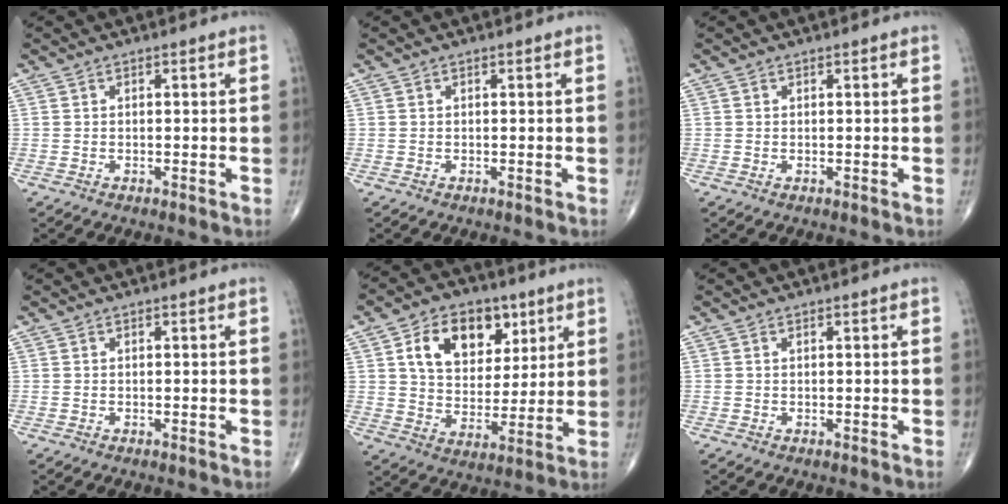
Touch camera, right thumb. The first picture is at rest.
{"total": 0.0}
{"total": 0.0}
{"total": 0.0}
{"total": 15.0, "force": [6.1, 10.2, 9.1], "torque": [-0.106, -0.017, 0.107]}
{"total": 0.0}